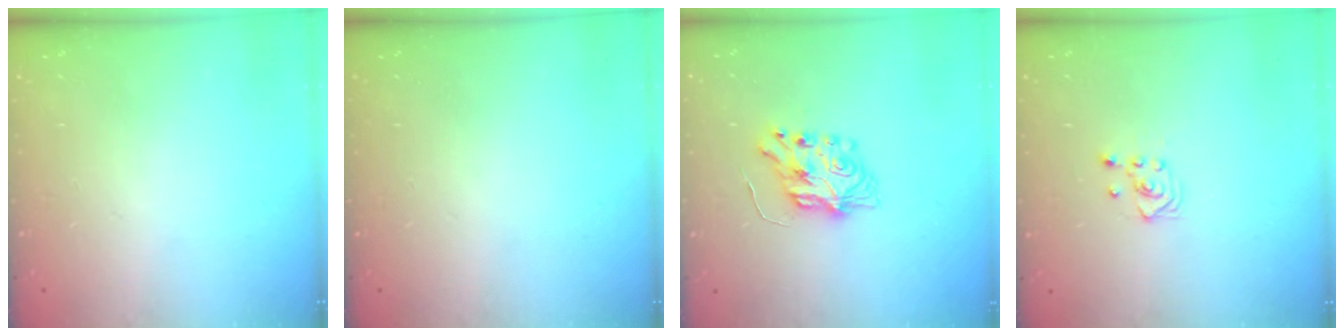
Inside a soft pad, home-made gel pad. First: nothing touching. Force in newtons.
{"total": 0.0}
{"total": 7.3, "press": 7.3, "slide": 0.3}
{"total": 3.0, "press": 2.6, "slide": 1.5}